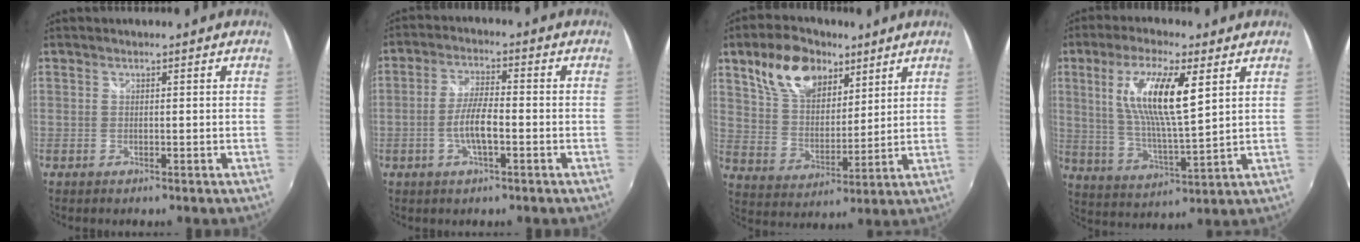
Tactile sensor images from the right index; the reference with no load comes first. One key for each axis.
{"total": 6.1, "fx": -2.0, "fy": 1.3, "fz": 5.6, "tx": -0.113, "ty": 0.005, "tz": -0.037}
{"total": 14.4, "fx": 8.3, "fy": 8.3, "fz": 8.3, "tx": -0.159, "ty": 0.028, "tz": 0.158}
{"total": 13.7, "fx": 4.7, "fy": 2.9, "fz": 12.6, "tx": -0.239, "ty": -0.001, "tz": 0.091}